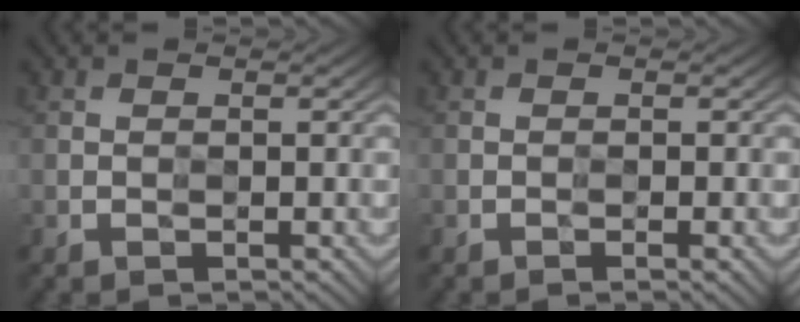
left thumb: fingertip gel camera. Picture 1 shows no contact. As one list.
[{"total": 0.8, "force": [-0.4, 0.0, 0.6], "torque": [-0.010, -0.001, -0.009]}]